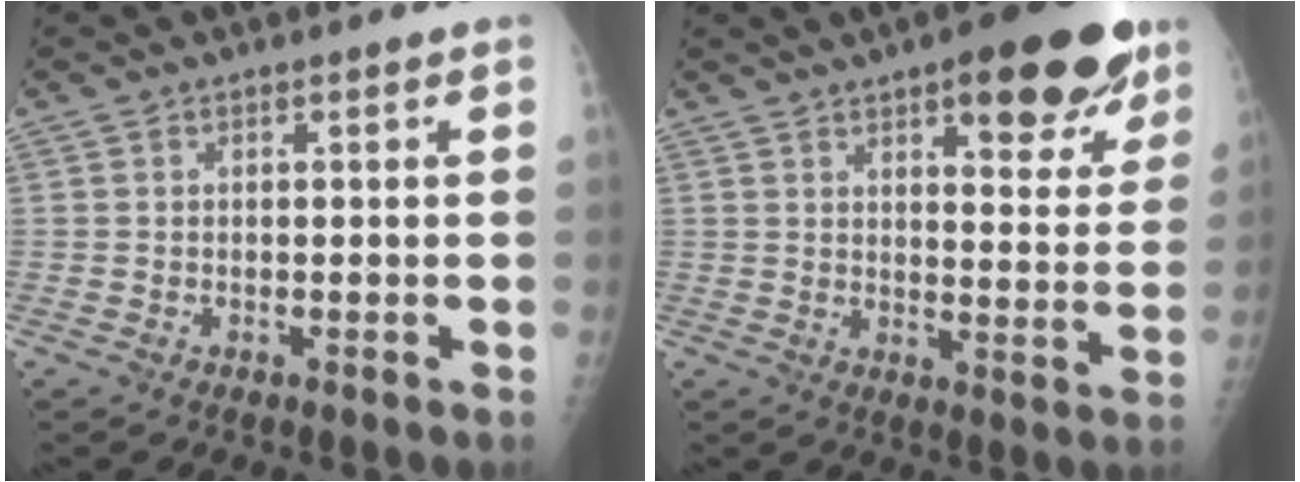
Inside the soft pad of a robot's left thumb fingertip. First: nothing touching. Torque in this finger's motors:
{"motor_torque": [0.07, 0.49, -0.06, -0.06, 0.15]}